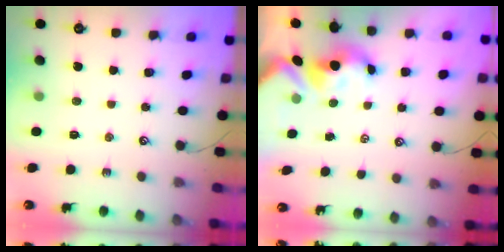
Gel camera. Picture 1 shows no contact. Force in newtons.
{"total": 2.1, "press": 2.0, "slide": 0.7}